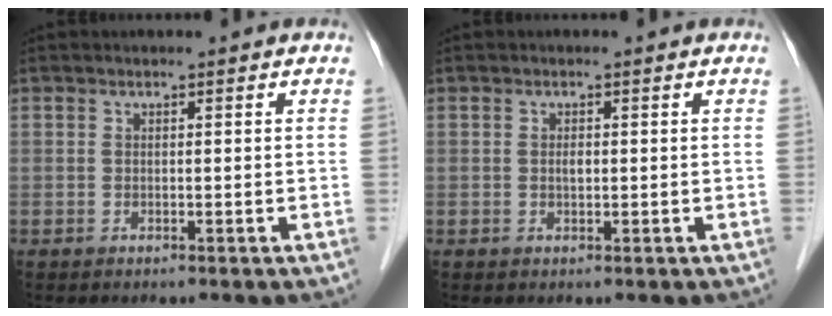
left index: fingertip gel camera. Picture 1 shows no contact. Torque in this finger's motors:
{"motor_torque": [0.28, 0.11, -0.01, 0.00]}